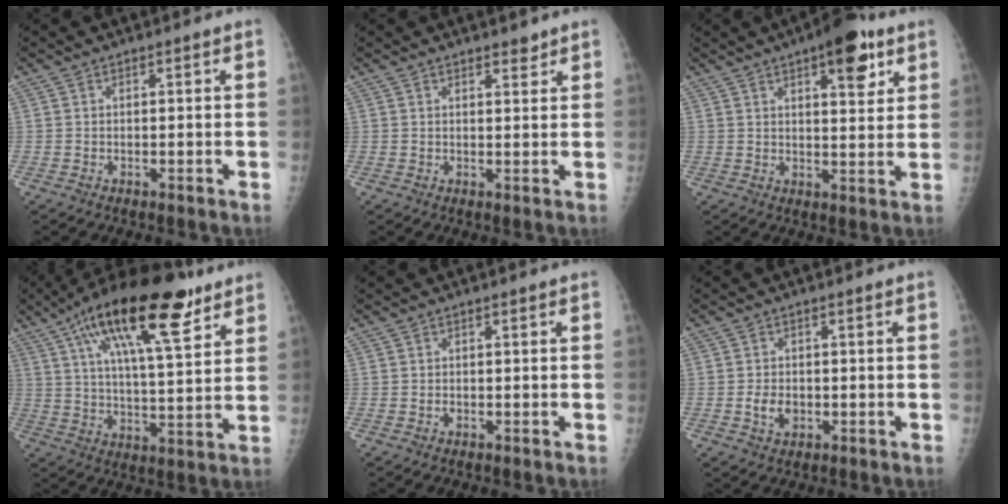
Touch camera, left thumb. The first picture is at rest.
{"total": 2.1, "force": [1.7, 0.8, 0.8], "torque": [0.000, -0.012, 0.024]}
{"total": 10.2, "force": [5.4, 3.8, 7.8], "torque": [-0.082, -0.021, 0.071]}
{"total": 21.7, "force": [11.8, 6.9, 16.9], "torque": [-0.267, -0.027, 0.193]}
{"total": 0.6, "force": [-0.1, 0.4, 0.4], "torque": [-0.005, 0.001, -0.002]}
{"total": 3.5, "force": [-0.7, 2.6, 2.3], "torque": [-0.035, 0.002, -0.009]}